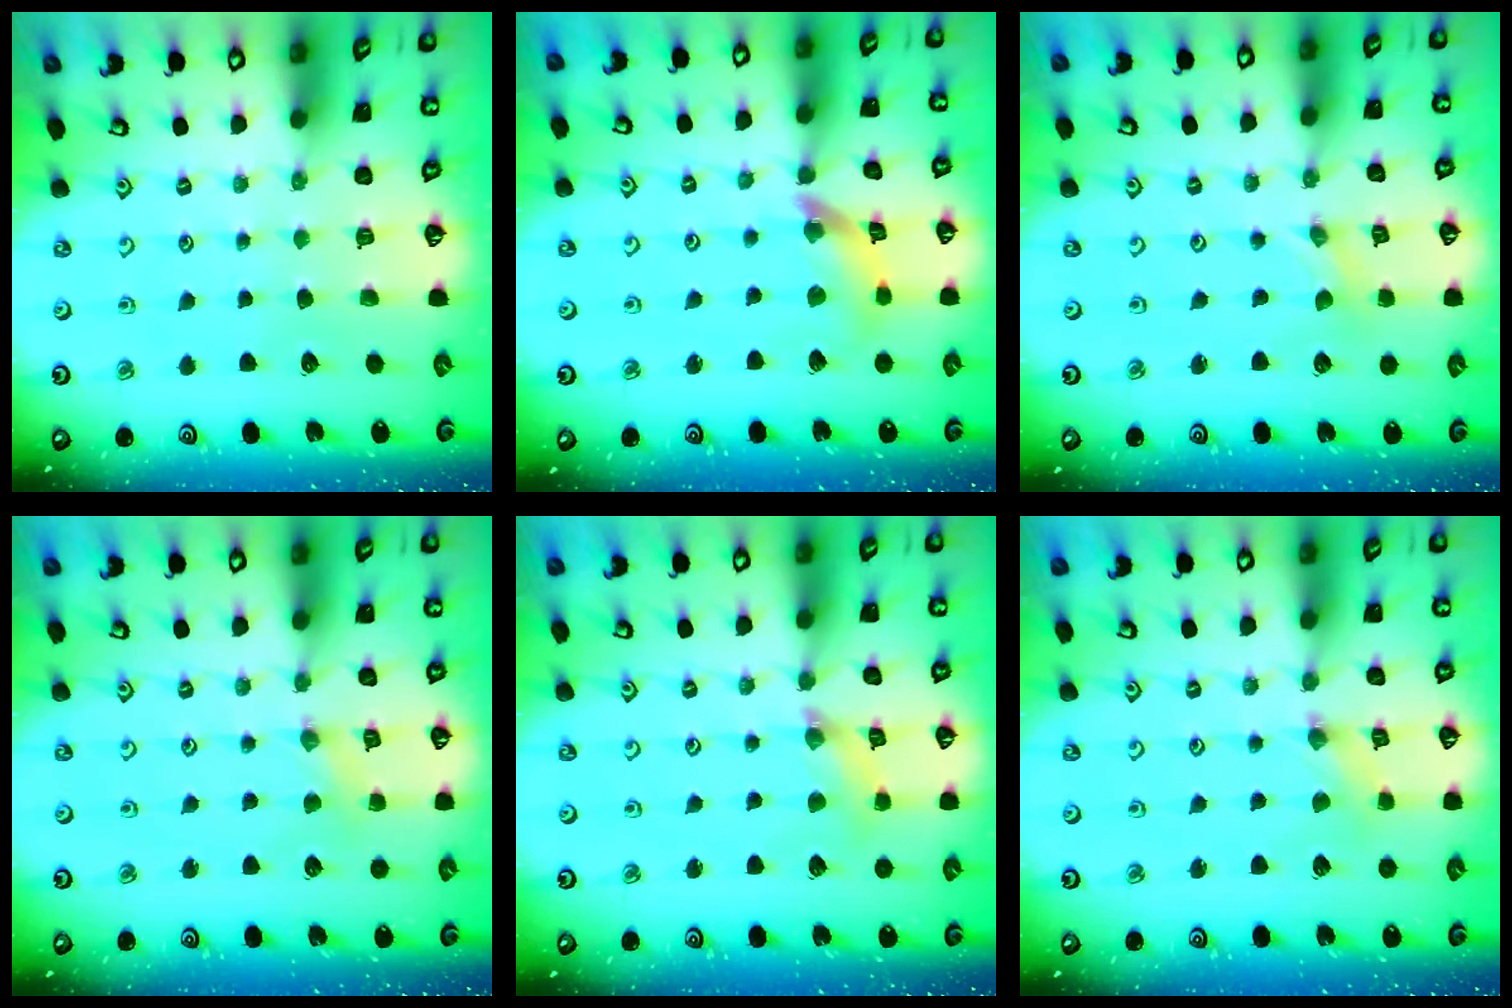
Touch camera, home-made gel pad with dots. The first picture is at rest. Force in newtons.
{"total": 10.1, "press": 10.1, "slide": 1.2}
{"total": 0.0}
{"total": 2.8, "press": 2.7, "slide": 0.5}
{"total": 4.8, "press": 4.7, "slide": 0.4}
{"total": 0.8, "press": 0.8, "slide": 0.2}